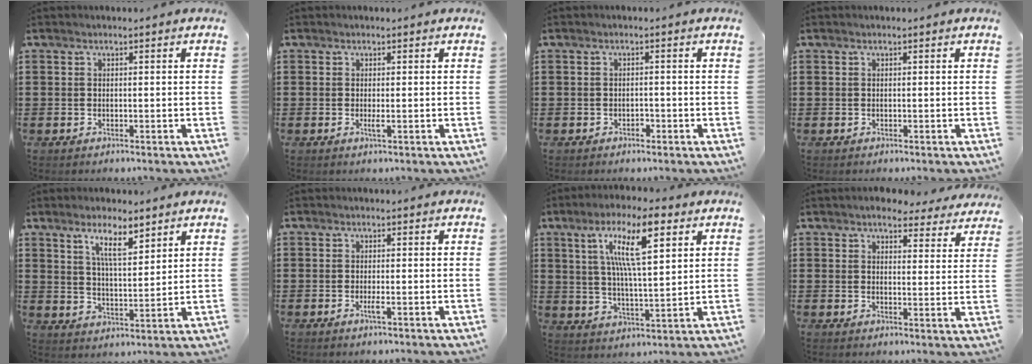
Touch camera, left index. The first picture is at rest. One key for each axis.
{"total": 1.1, "fx": -0.1, "fy": 0.0, "fz": 1.1, "tx": -0.029, "ty": -0.008, "tz": -0.003}
{"total": 0.9, "fx": -0.6, "fy": 0.5, "fz": 0.4, "tx": -0.013, "ty": -0.001, "tz": -0.013}
{"total": 0.0}
{"total": 6.9, "fx": 4.8, "fy": 1.7, "fz": 4.5, "tx": -0.087, "ty": -0.013, "tz": 0.081}
{"total": 1.4, "fx": -0.4, "fy": 0.0, "fz": 1.3, "tx": -0.031, "ty": -0.007, "tz": -0.008}
{"total": 12.1, "fx": 5.9, "fy": 3.3, "fz": 10.0, "tx": -0.191, "ty": -0.003, "tz": 0.098}
{"total": 4.7, "fx": 4.5, "fy": 0.9, "fz": 1.2, "tx": -0.030, "ty": -0.015, "tz": 0.080}